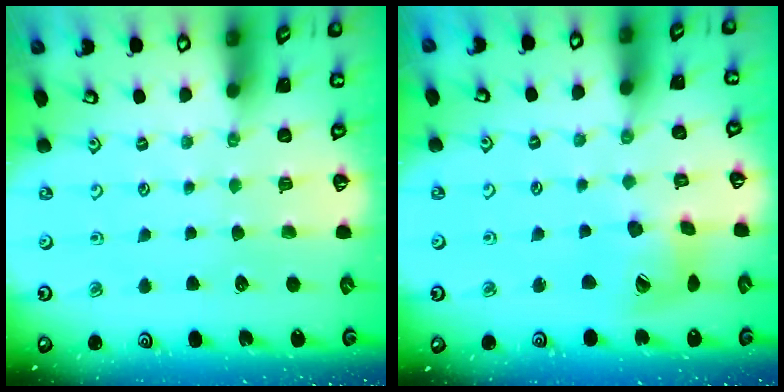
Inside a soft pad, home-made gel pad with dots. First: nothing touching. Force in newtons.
{"total": 13.0, "press": 12.9, "slide": 1.7}